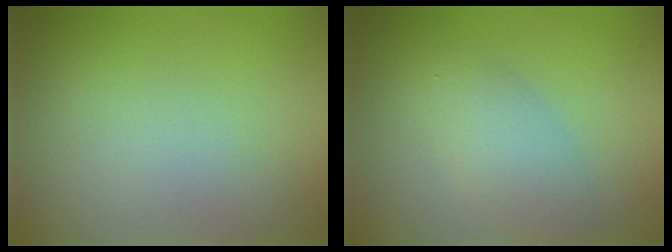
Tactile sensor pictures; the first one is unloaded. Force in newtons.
{"total": 2.8, "press": 2.8, "slide": 0.1}